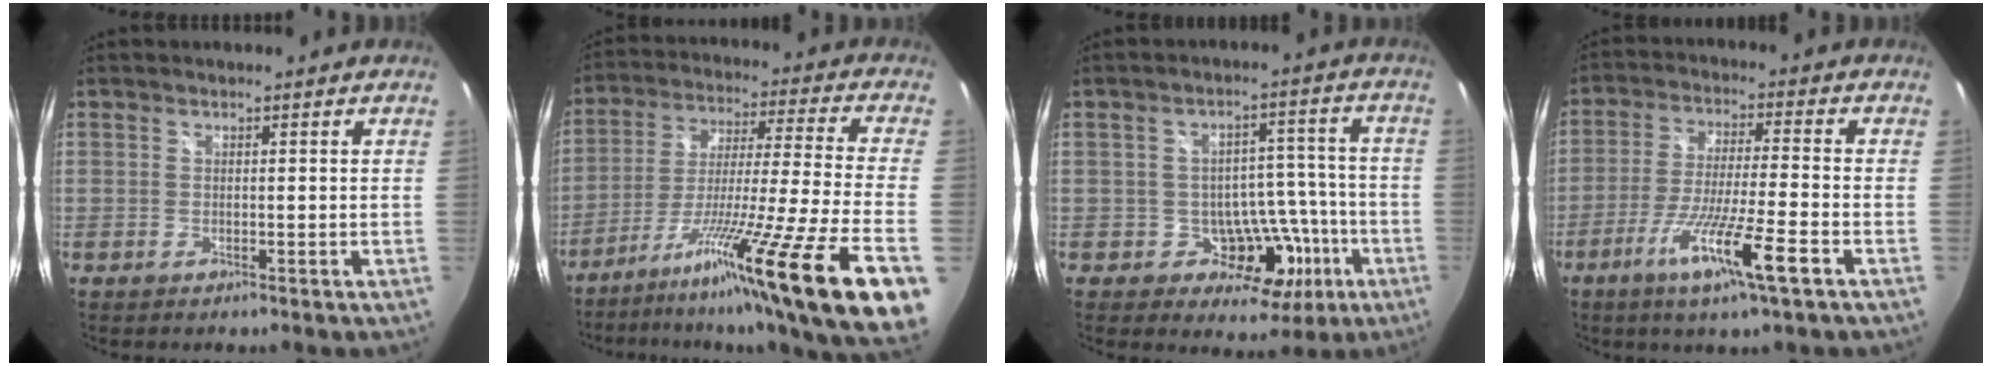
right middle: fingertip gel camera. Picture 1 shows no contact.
{"total": 23.8, "force": [-15.3, -1.3, 18.2], "torque": [-0.267, -0.061, -0.242]}
{"total": 9.3, "force": [-3.9, 7.4, 4.2], "torque": [-0.059, 0.030, -0.038]}
{"total": 11.9, "force": [-6.3, 0.0, 10.1], "torque": [-0.200, -0.019, -0.115]}